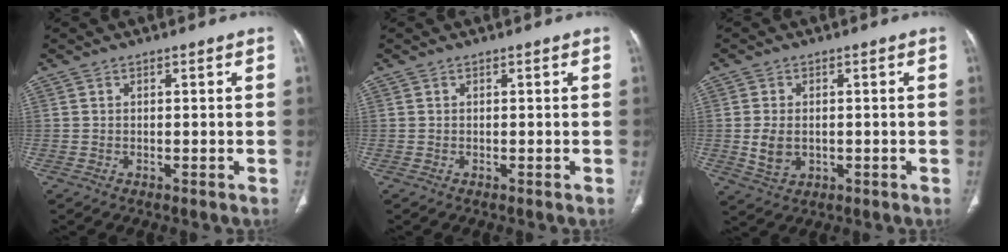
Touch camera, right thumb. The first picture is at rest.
{"total": 0.0}
{"total": 5.1, "force": [-0.3, 3.6, 3.6], "torque": [-0.065, -0.004, 0.003]}